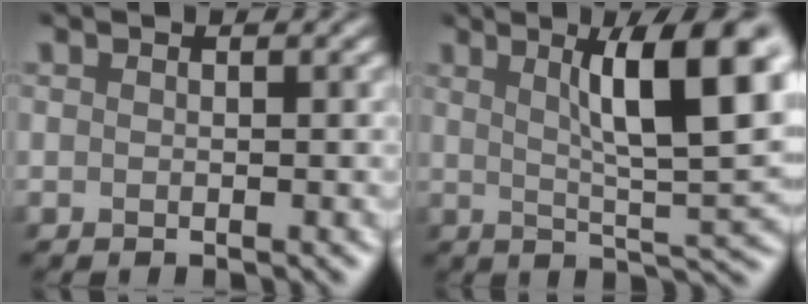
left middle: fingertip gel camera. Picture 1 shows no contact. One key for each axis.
{"total": 10.8, "fx": 3.2, "fy": 2.4, "fz": 10.0, "tx": -0.132, "ty": 0.005, "tz": 0.054}